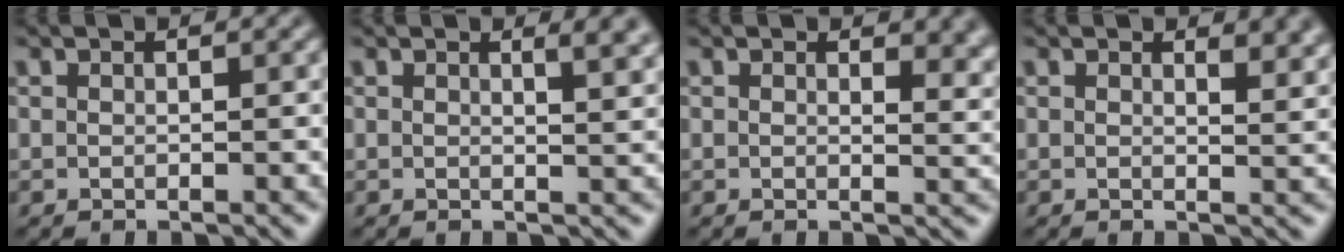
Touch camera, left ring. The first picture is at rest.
{"total": 2.9, "force": [1.5, 1.2, 2.2], "torque": [-0.008, 0.004, 0.015]}
{"total": 3.0, "force": [1.4, 1.5, 2.2], "torque": [-0.023, -0.006, 0.019]}
{"total": 2.6, "force": [1.6, 1.0, 1.8], "torque": [-0.021, -0.002, 0.025]}